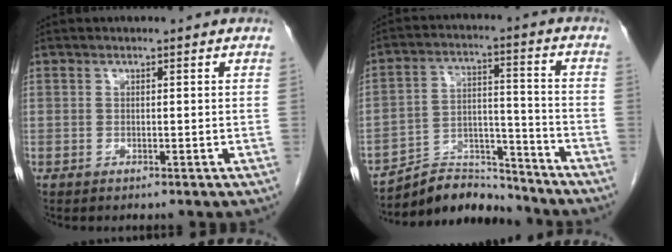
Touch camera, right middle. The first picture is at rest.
{"total": 9.8, "force": [-9.7, 1.6, 0.2], "torque": [0.000, 0.034, -0.172]}